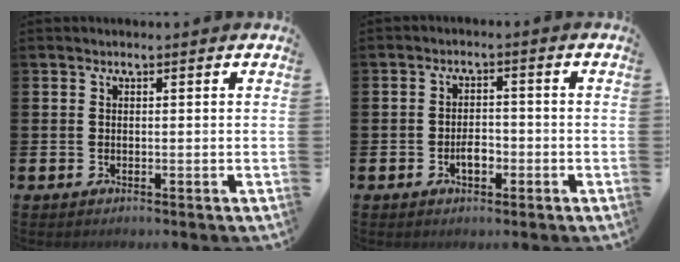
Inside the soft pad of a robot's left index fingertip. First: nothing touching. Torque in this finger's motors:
{"motor_torque": [0.10, 0.24, 0.10, 0.03]}